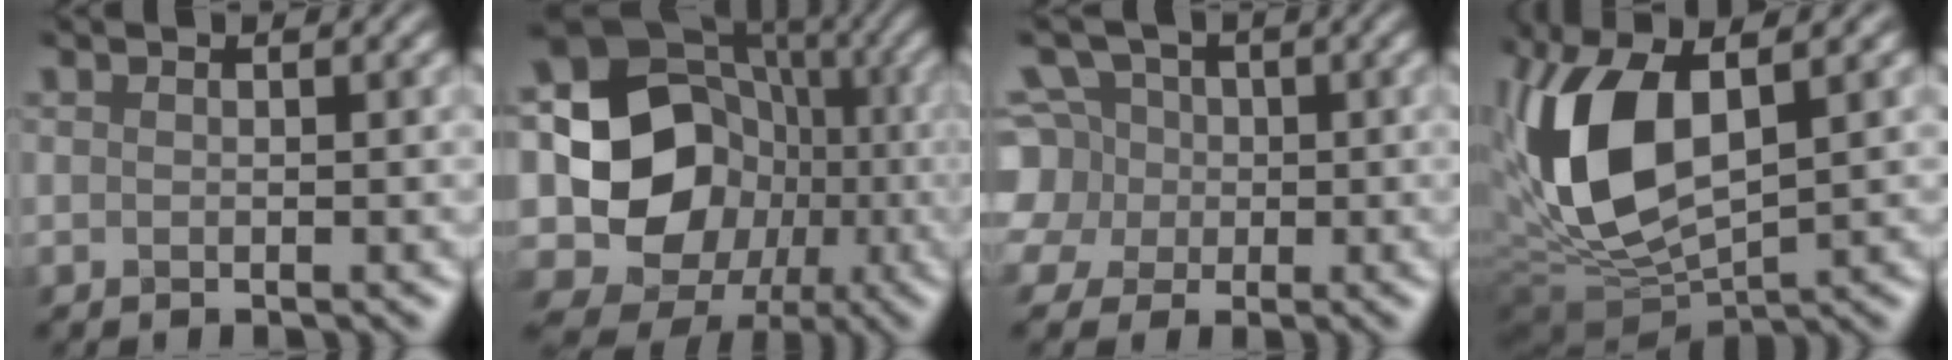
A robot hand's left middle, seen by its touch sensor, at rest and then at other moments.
{"total": 13.7, "force": [-1.4, 12.2, 5.9], "torque": [-0.124, -0.009, -0.007]}
{"total": 5.5, "force": [-0.2, 5.4, 1.0], "torque": [-0.060, 0.025, -0.018]}
{"total": 9.8, "force": [0.7, 4.7, 8.6], "torque": [-0.225, -0.005, 0.032]}